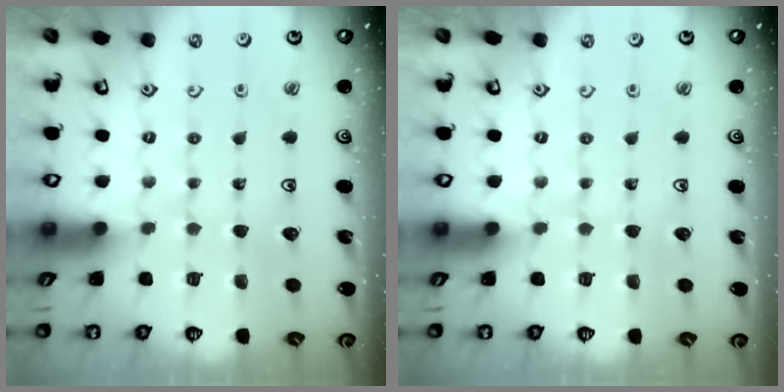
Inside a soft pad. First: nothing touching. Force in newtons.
{"total": 0.0}